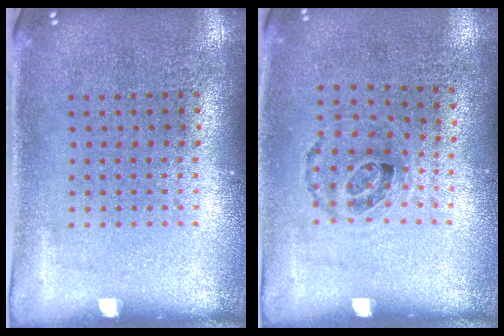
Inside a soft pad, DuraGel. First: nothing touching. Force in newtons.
{"total": 0.9, "press": 0.7, "slide": 0.6}